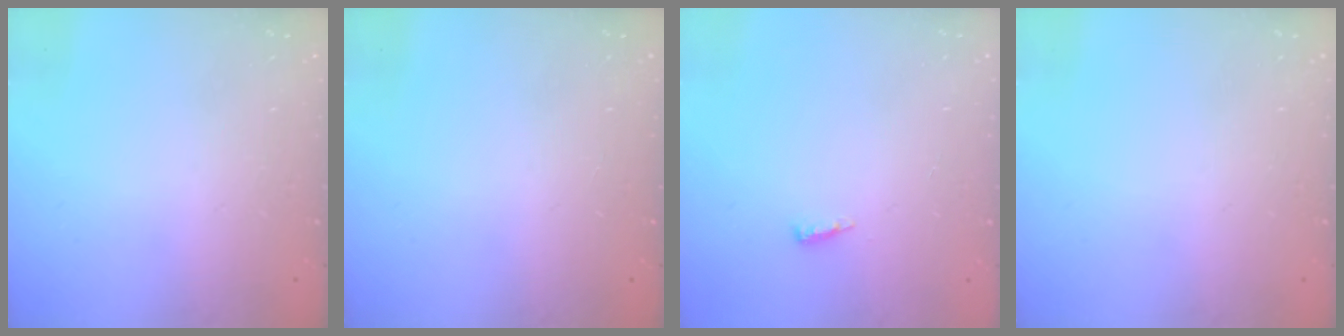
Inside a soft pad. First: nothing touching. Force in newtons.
{"total": 0.0}
{"total": 5.0, "press": 4.9, "slide": 0.9}
{"total": 0.0}